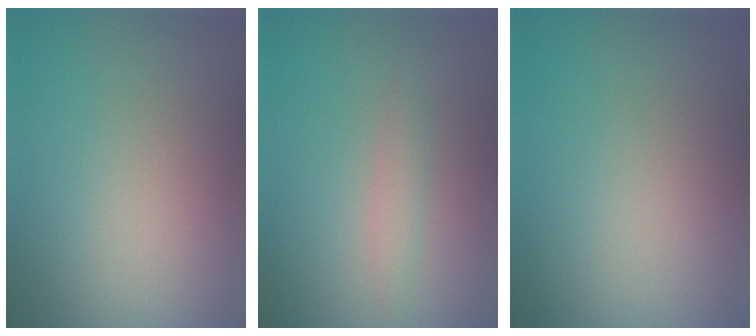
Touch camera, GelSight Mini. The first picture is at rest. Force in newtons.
{"total": 1.2, "press": 1.2, "slide": 0.0}
{"total": 0.0}